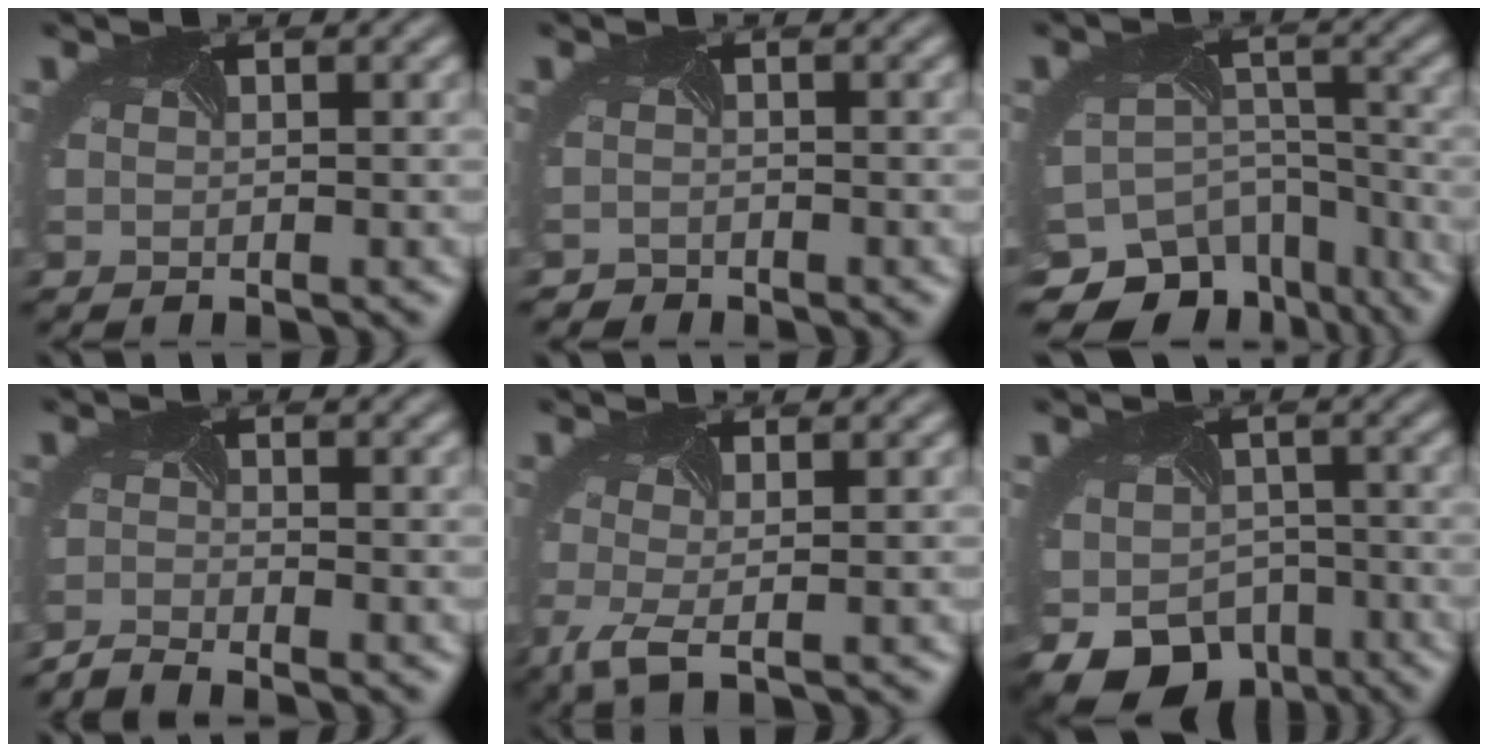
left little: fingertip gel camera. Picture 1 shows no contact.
{"total": 1.9, "force": [-1.7, 0.5, -0.7], "torque": [0.009, -0.006, -0.032]}
{"total": 12.0, "force": [-9.7, 6.5, 2.6], "torque": [-0.047, -0.011, -0.131]}
{"total": 2.8, "force": [-2.8, -0.5, -0.3], "torque": [-0.005, -0.008, -0.058]}
{"total": 2.4, "force": [-1.0, 0.6, 2.1], "torque": [-0.056, -0.002, -0.022]}
{"total": 11.6, "force": [-6.1, 9.0, 4.1], "torque": [-0.099, -0.046, -0.087]}